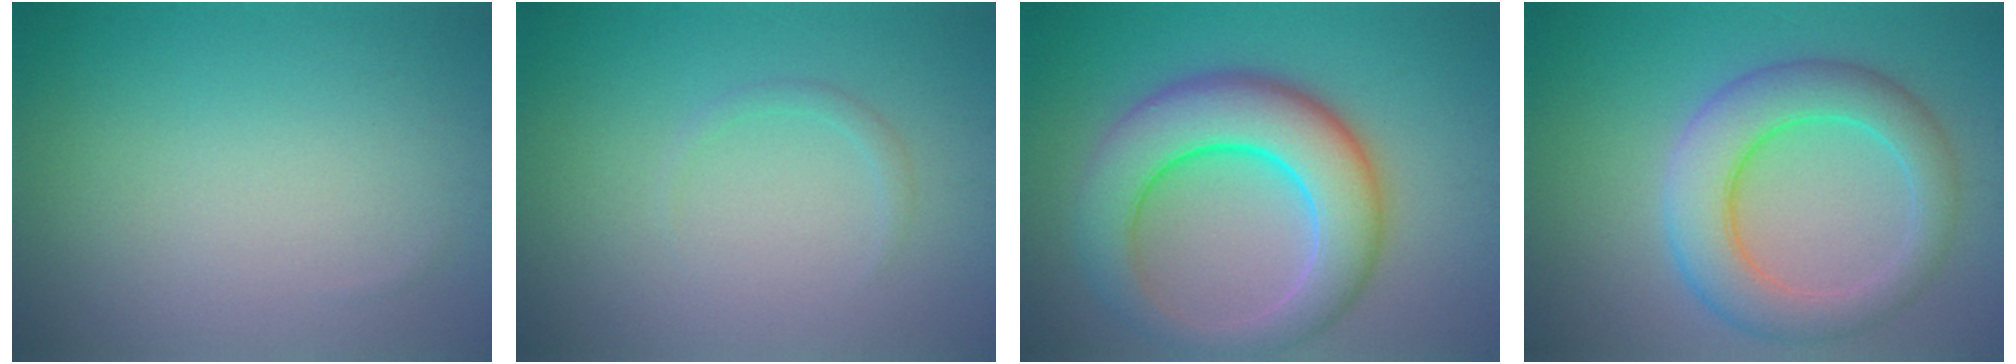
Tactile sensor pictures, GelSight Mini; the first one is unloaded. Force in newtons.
{"total": 0.9, "press": 0.9, "slide": 0.1}
{"total": 9.4, "press": 9.4, "slide": 0.2}
{"total": 6.8, "press": 6.8, "slide": 0.2}